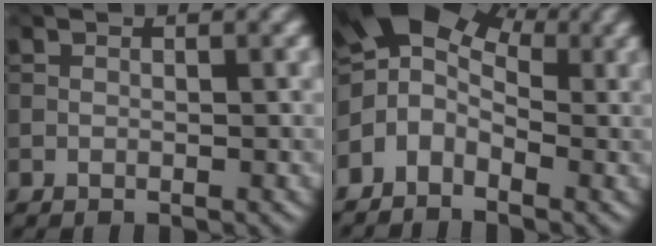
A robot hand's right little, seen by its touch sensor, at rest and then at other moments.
{"total": 6.6, "force": [-1.1, 4.7, 4.5], "torque": [-0.075, 0.009, -0.044]}